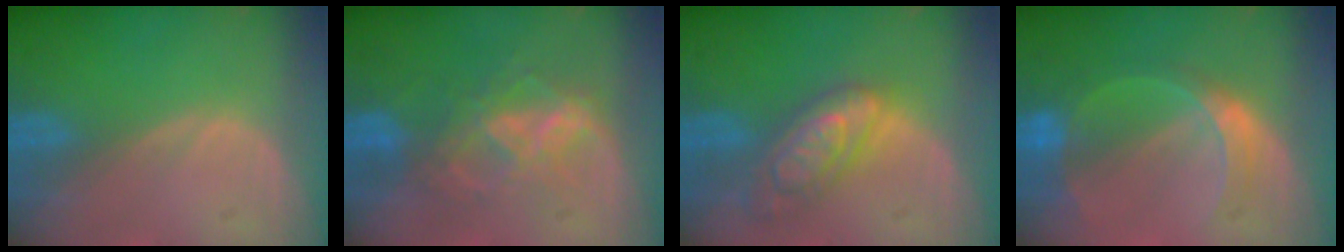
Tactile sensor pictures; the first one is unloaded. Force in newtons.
{"total": 6.8, "press": 6.7, "slide": 1.5}
{"total": 7.1, "press": 7.1, "slide": 0.4}
{"total": 6.5, "press": 5.7, "slide": 3.1}